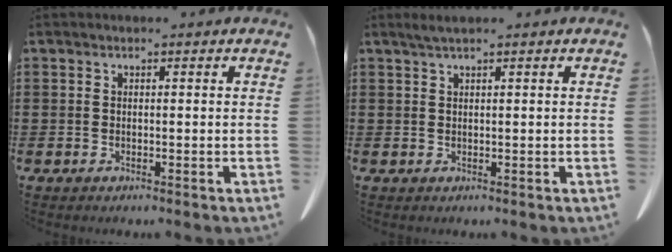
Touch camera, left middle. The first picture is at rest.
{"total": 1.2, "force": [0.8, -0.1, 0.9], "torque": [-0.018, -0.002, 0.015]}